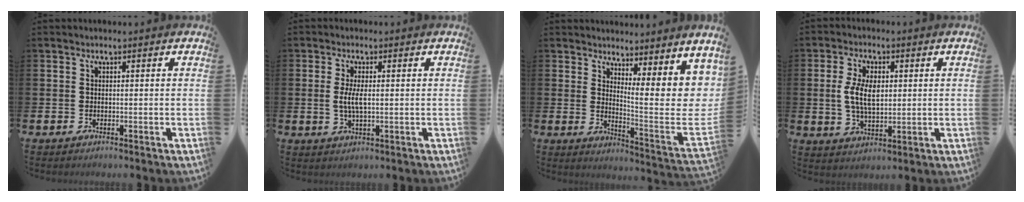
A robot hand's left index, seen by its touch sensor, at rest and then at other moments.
{"total": 3.4, "force": [0.4, 1.3, 3.1], "torque": [-0.054, 0.002, 0.003]}
{"total": 7.0, "force": [5.0, 1.8, 4.6], "torque": [-0.060, -0.073, 0.081]}
{"total": 6.0, "force": [1.1, 3.3, 4.9], "torque": [-0.078, 0.001, 0.014]}